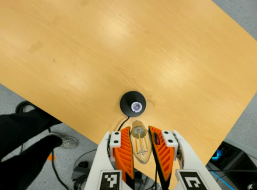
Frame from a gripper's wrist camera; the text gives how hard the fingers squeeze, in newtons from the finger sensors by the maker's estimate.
{"total": 17.8, "left": 18.6, "right": 17.0}